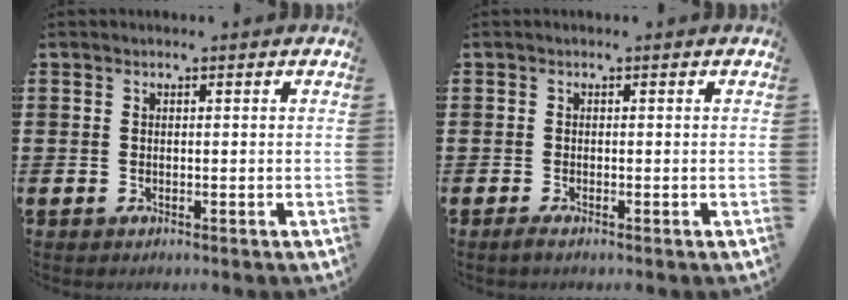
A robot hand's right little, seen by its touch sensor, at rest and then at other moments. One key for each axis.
{"total": 0.7, "fx": -0.3, "fy": 0.1, "fz": 0.6, "tx": -0.011, "ty": -0.003, "tz": -0.005}